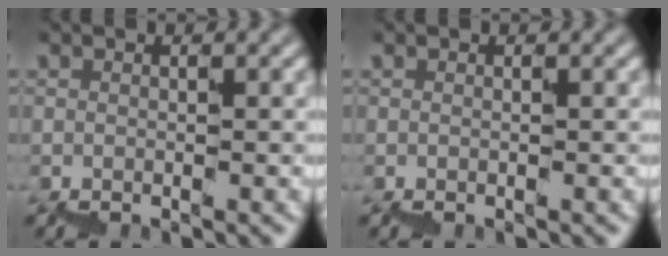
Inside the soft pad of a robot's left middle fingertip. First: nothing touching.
{"total": 0.0}